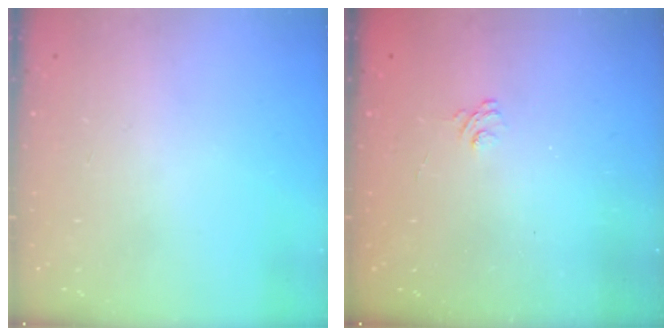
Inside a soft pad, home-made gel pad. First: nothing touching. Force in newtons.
{"total": 2.1, "press": 1.6, "slide": 1.3}